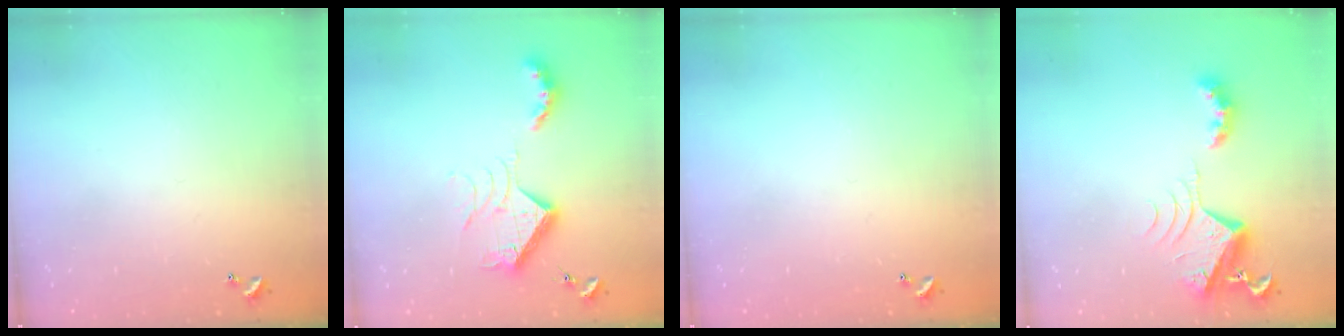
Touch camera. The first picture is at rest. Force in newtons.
{"total": 13.3, "press": 13.3, "slide": 0.4}
{"total": 0.0}
{"total": 7.6, "press": 7.5, "slide": 1.0}